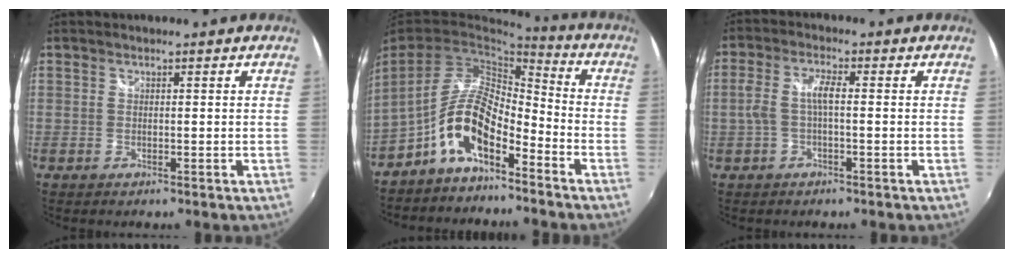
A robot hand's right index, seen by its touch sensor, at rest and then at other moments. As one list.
[{"total": 10.6, "force": [-6.2, 4.1, 7.6], "torque": [-0.160, 0.007, -0.118]}, {"total": 4.6, "force": [-0.6, 1.0, 4.4], "torque": [-0.093, 0.007, -0.009]}]